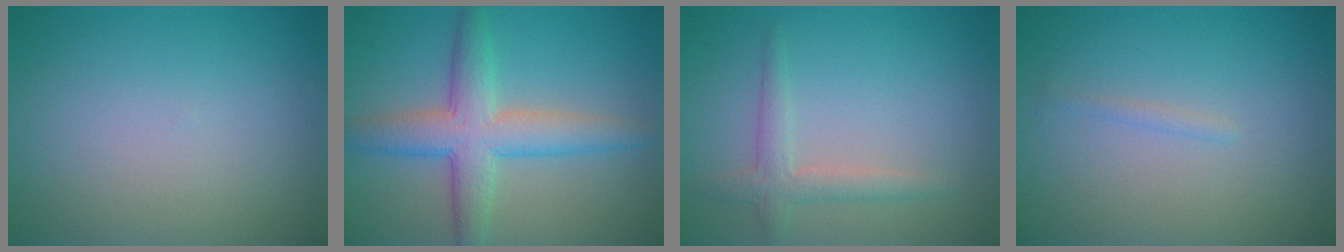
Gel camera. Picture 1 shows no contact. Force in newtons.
{"total": 5.7, "press": 5.7, "slide": 0.2}
{"total": 2.3, "press": 2.3, "slide": 0.1}
{"total": 0.6, "press": 0.6, "slide": 0.0}